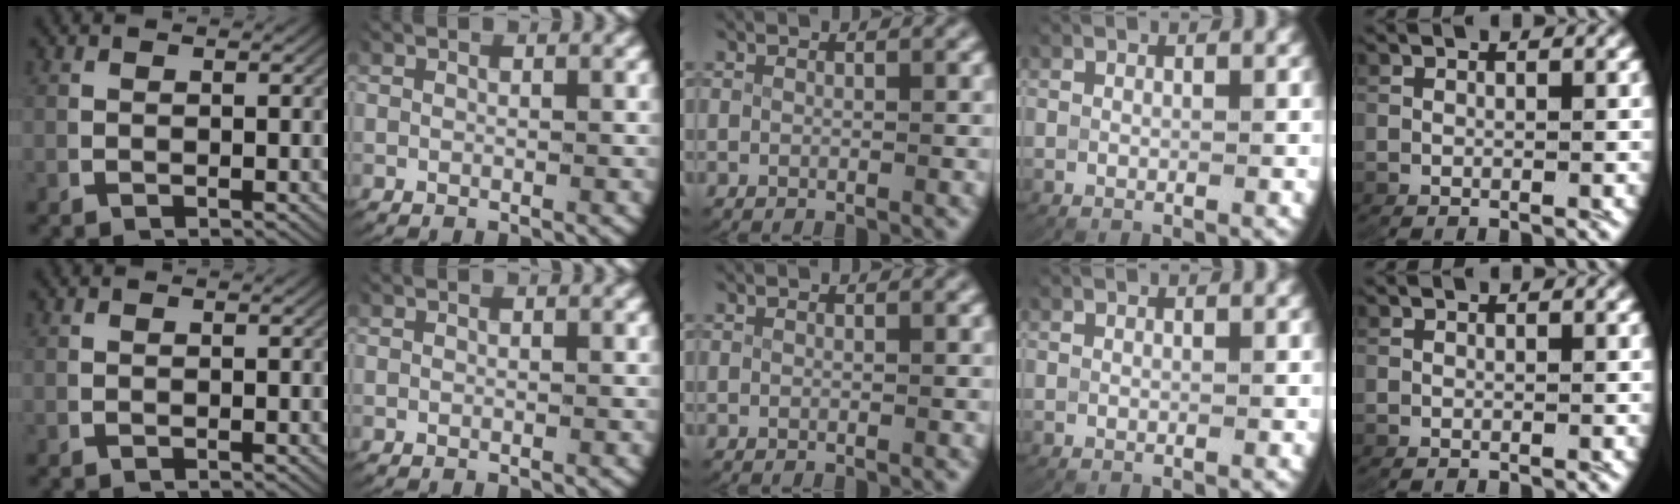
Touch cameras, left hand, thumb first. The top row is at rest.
{}